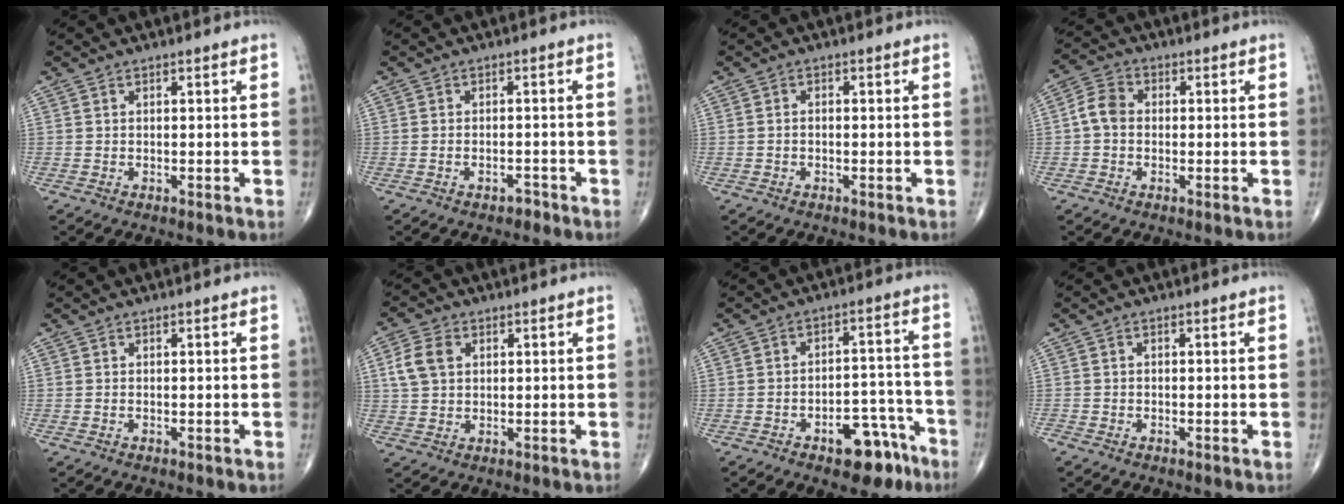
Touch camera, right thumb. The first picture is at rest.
{"total": 1.7, "force": [-1.3, 0.9, 0.7], "torque": [-0.014, 0.013, -0.017]}
{"total": 0.9, "force": [-0.3, 0.6, 0.6], "torque": [-0.011, 0.003, -0.006]}
{"total": 5.0, "force": [-0.3, 3.9, 3.1], "torque": [-0.053, 0.016, -0.016]}
{"total": 0.0}
{"total": 6.2, "force": [1.7, 4.5, 3.9], "torque": [-0.076, 0.006, 0.032]}
{"total": 10.9, "force": [-6.5, 5.4, 6.8], "torque": [-0.061, 0.057, -0.084]}
{"total": 0.6, "force": [-0.6, 0.1, 0.2], "torque": [0.003, 0.000, -0.015]}